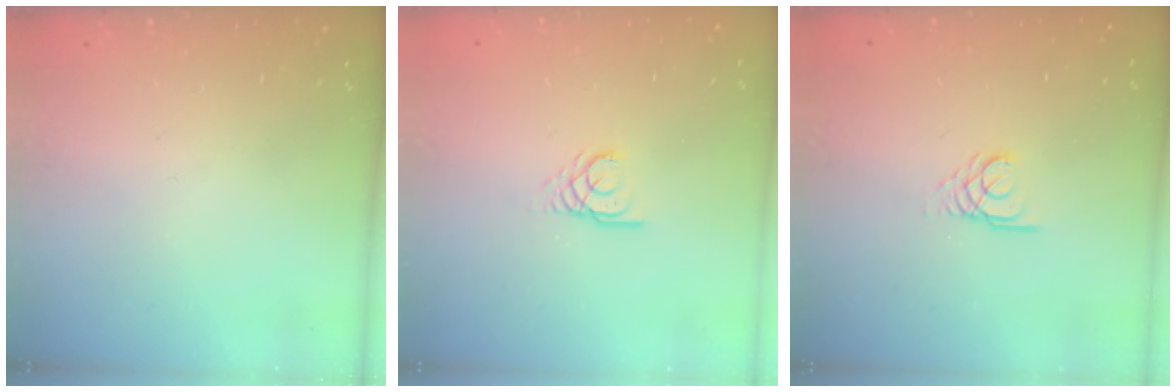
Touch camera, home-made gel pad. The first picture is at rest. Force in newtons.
{"total": 2.9, "press": 2.9, "slide": 0.2}
{"total": 2.5, "press": 2.5, "slide": 0.2}